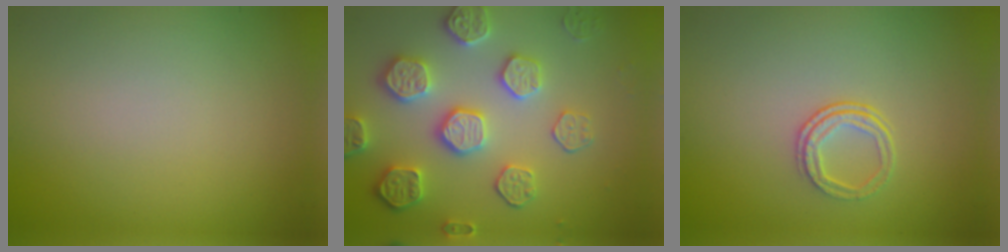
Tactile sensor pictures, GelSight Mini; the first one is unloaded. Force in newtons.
{"total": 5.6, "press": 5.0, "slide": 2.5}
{"total": 2.1, "press": 1.4, "slide": 1.5}